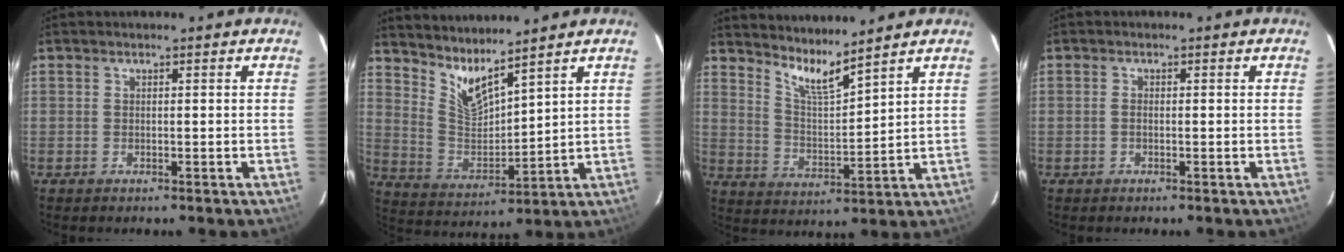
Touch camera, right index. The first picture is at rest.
{"total": 8.5, "force": [7.1, 1.2, 4.4], "torque": [-0.087, -0.017, 0.145]}
{"total": 7.3, "force": [6.5, 0.0, 3.5], "torque": [-0.065, -0.017, 0.125]}
{"total": 1.1, "force": [-0.3, 0.6, 0.9], "torque": [-0.020, 0.002, -0.007]}